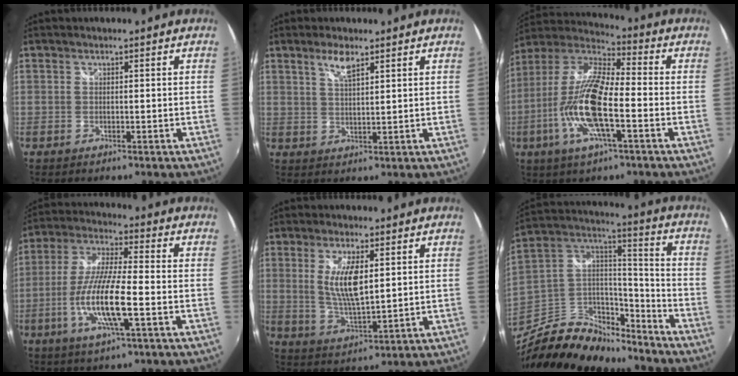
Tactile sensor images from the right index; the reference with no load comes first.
{"total": 3.9, "force": [2.6, 1.0, 2.8], "torque": [-0.050, 0.003, 0.051]}
{"total": 16.9, "force": [-5.0, 4.4, 15.5], "torque": [-0.315, -0.009, -0.107]}
{"total": 13.4, "force": [-4.0, 1.9, 12.6], "torque": [-0.256, -0.010, -0.076]}
{"total": 8.8, "force": [2.1, 2.7, 8.2], "torque": [-0.156, -0.009, 0.047]}
{"total": 24.3, "force": [-18.5, 11.2, 11.0], "torque": [-0.244, 0.036, -0.297]}